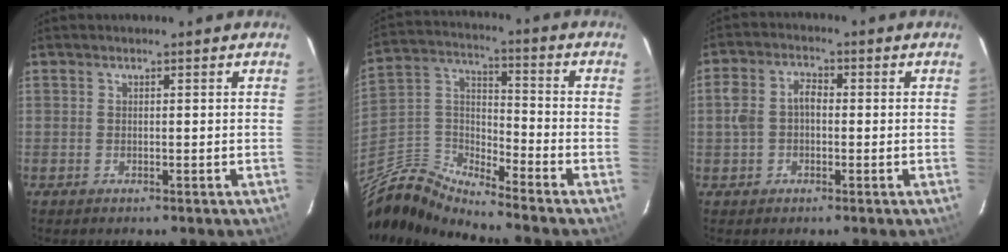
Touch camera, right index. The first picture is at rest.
{"total": 9.3, "force": [-8.7, 0.9, 3.2], "torque": [-0.092, 0.016, -0.192]}
{"total": 5.4, "force": [-0.5, 4.0, 3.7], "torque": [-0.078, 0.017, -0.008]}